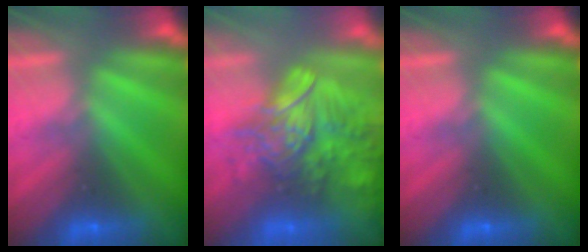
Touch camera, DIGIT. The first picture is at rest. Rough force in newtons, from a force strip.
{"total": 5.8}
{"total": 0.0}